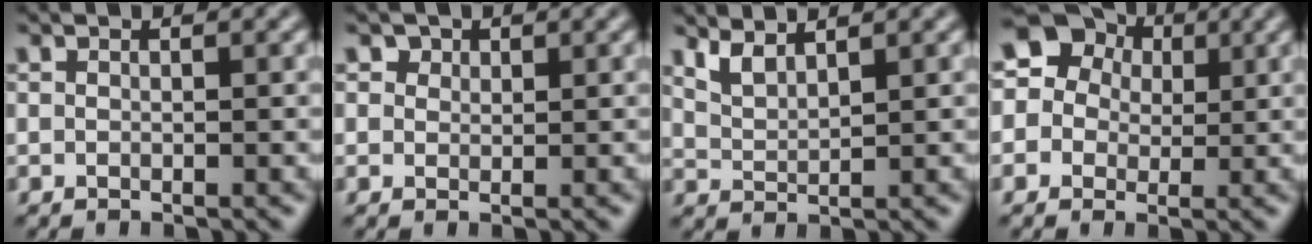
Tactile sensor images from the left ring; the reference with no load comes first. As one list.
[{"total": 1.7, "force": [1.2, 1.2, 0.5], "torque": [-0.009, -0.008, 0.017]}, {"total": 2.3, "force": [2.0, 0.5, 1.0], "torque": [-0.024, -0.003, 0.045]}, {"total": 12.7, "force": [3.8, 11.3, 4.4], "torque": [-0.112, 0.054, 0.029]}]